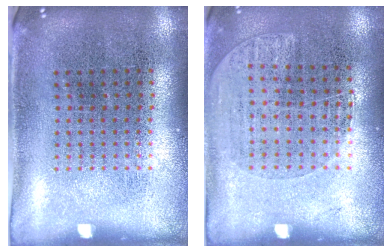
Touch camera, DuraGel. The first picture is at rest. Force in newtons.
{"total": 1.1, "press": 1.0, "slide": 0.6}